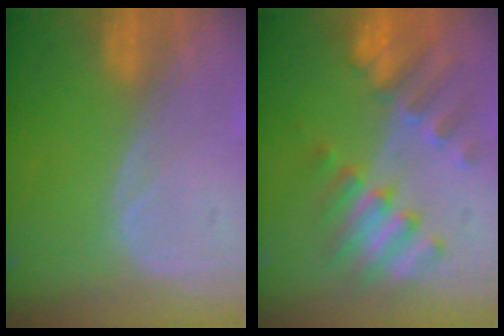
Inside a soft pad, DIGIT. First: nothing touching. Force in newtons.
{"total": 8.4, "press": 8.2, "slide": 2.1}